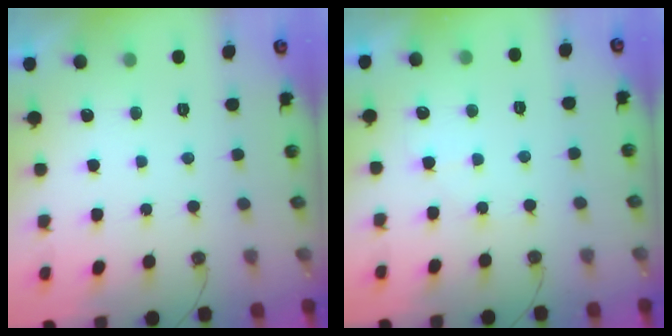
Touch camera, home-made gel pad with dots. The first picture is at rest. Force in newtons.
{"total": 5.0, "press": 5.0, "slide": 0.6}